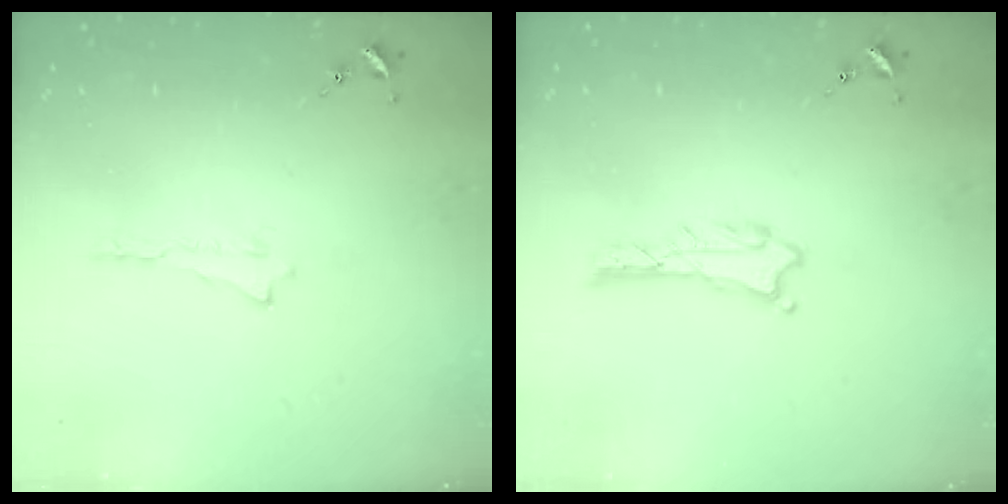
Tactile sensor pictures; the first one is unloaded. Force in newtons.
{"total": 0.8, "press": 0.8, "slide": 0.1}